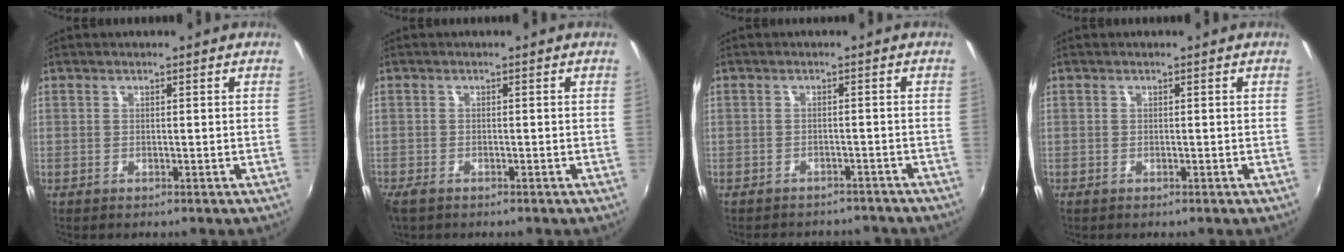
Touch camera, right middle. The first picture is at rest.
{"total": 2.4, "force": [-1.8, 1.2, 1.1], "torque": [-0.026, -0.009, -0.035]}
{"total": 9.9, "force": [-8.8, 3.4, 3.1], "torque": [-0.070, -0.007, -0.111]}
{"total": 0.0}